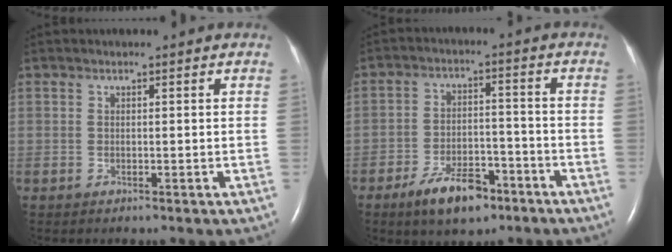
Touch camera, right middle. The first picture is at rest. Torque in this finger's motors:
{"motor_torque": [0.34, -0.22, 0.14, 0.05]}